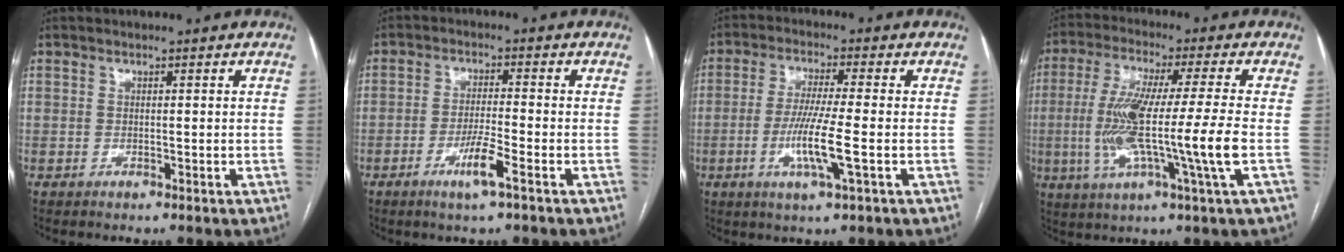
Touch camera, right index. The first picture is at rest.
{"total": 4.9, "force": [-2.5, -0.2, 4.2], "torque": [-0.082, -0.009, -0.050]}
{"total": 8.0, "force": [-2.1, -0.4, 7.7], "torque": [-0.154, -0.014, -0.041]}
{"total": 14.5, "force": [-2.0, -0.8, 14.4], "torque": [-0.280, -0.015, -0.045]}